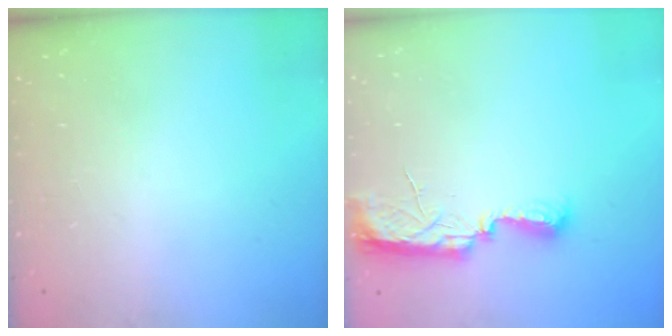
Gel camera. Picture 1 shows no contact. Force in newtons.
{"total": 10.6, "press": 9.2, "slide": 5.3}